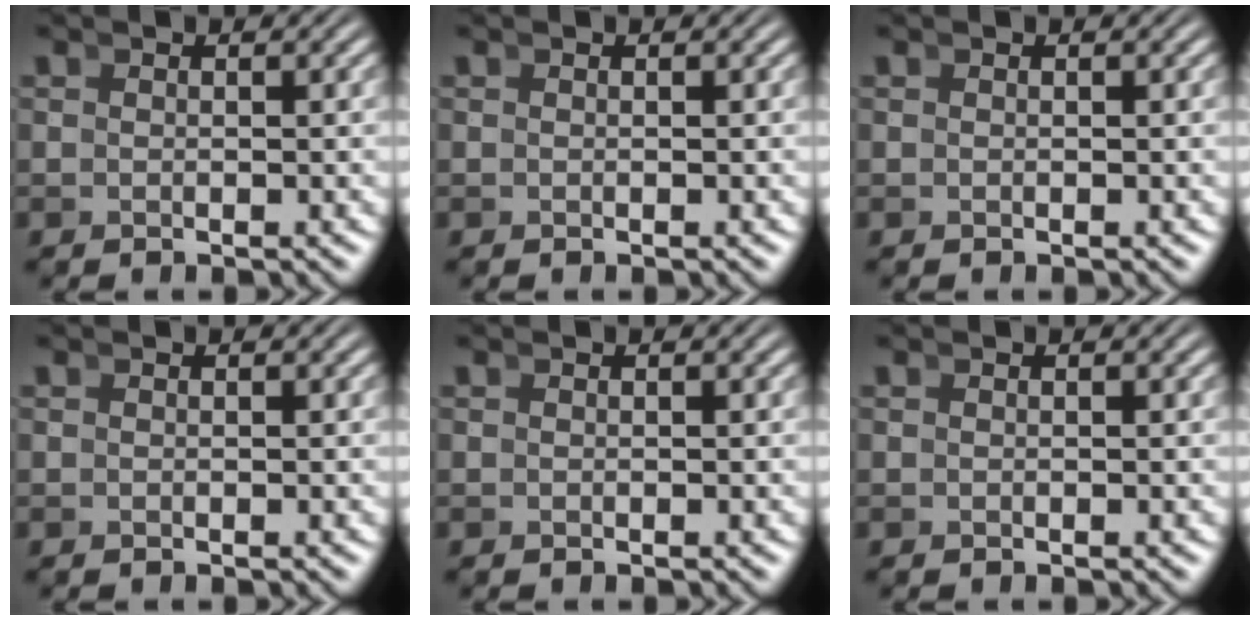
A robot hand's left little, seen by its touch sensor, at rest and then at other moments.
{"total": 0.0}
{"total": 0.0}
{"total": 0.0}
{"total": 0.0}
{"total": 0.0}